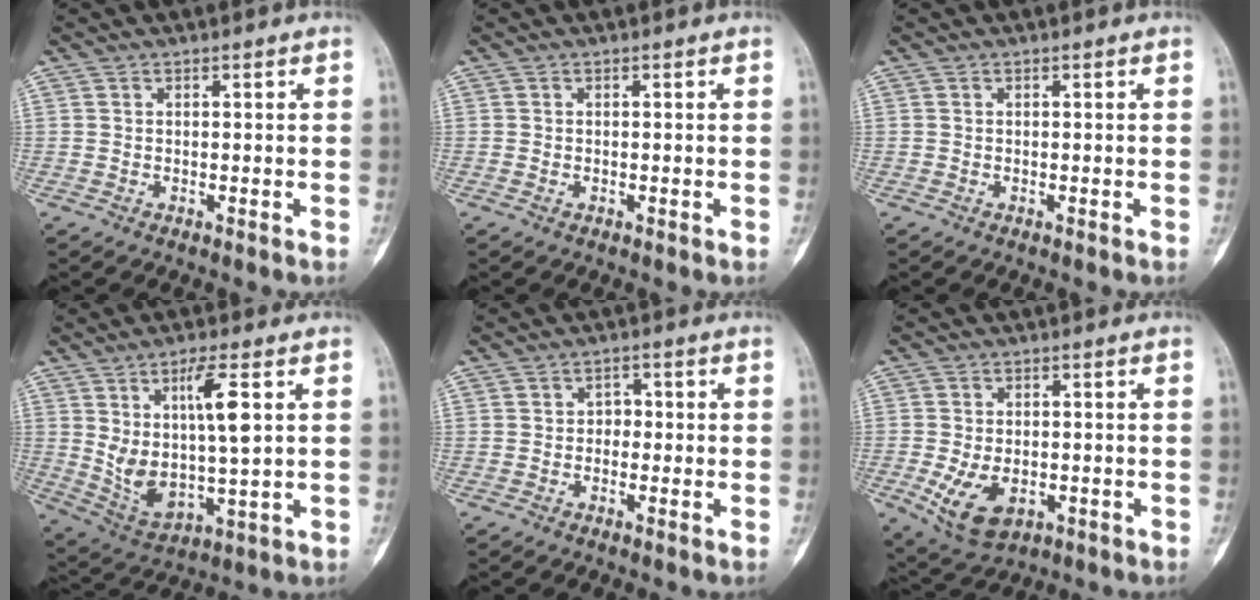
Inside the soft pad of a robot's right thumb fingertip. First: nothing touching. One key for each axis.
{"total": 0.0}
{"total": 0.0}
{"total": 12.7, "fx": 3.5, "fy": 3.8, "fz": 11.6, "tx": -0.215, "ty": -0.025, "tz": 0.080}
{"total": 2.1, "fx": -0.4, "fy": 1.7, "fz": 1.1, "tx": 0.010, "ty": 0.008, "tz": -0.016}
{"total": 8.8, "fx": -2.4, "fy": 5.5, "fz": 6.4, "tx": -0.113, "ty": -0.002, "tz": -0.027}